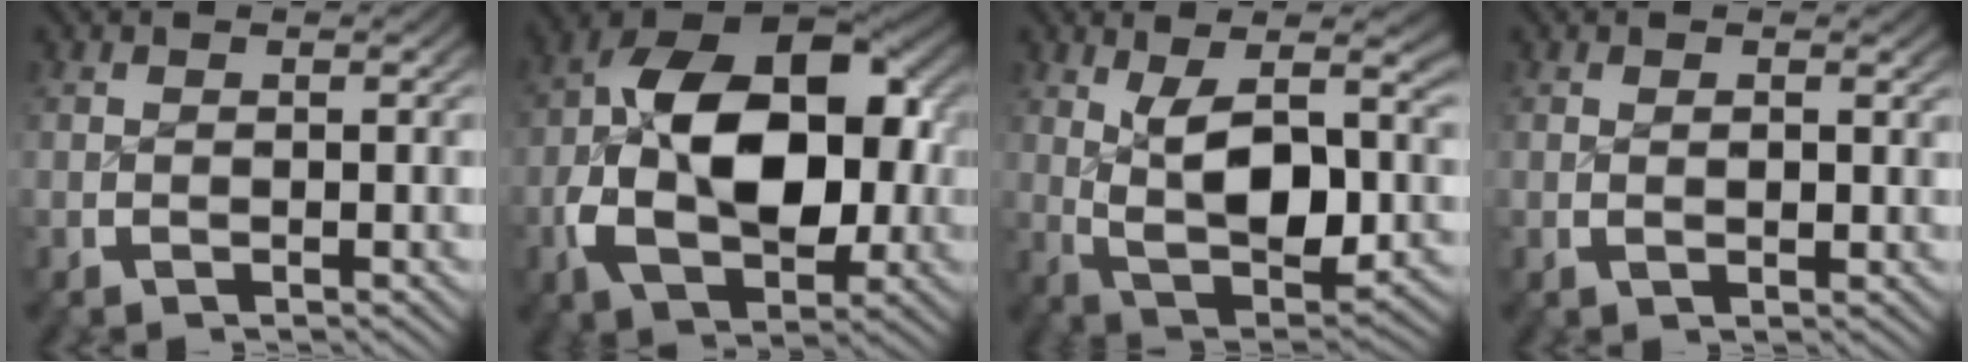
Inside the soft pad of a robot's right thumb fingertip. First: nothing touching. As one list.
[{"total": 16.9, "force": [-1.0, 10.3, 13.4], "torque": [-0.252, -0.037, 0.003]}, {"total": 9.0, "force": [0.7, 4.9, 7.5], "torque": [-0.144, -0.036, 0.029]}, {"total": 0.8, "force": [0.3, 0.3, 0.6], "torque": [-0.013, -0.009, 0.008]}]